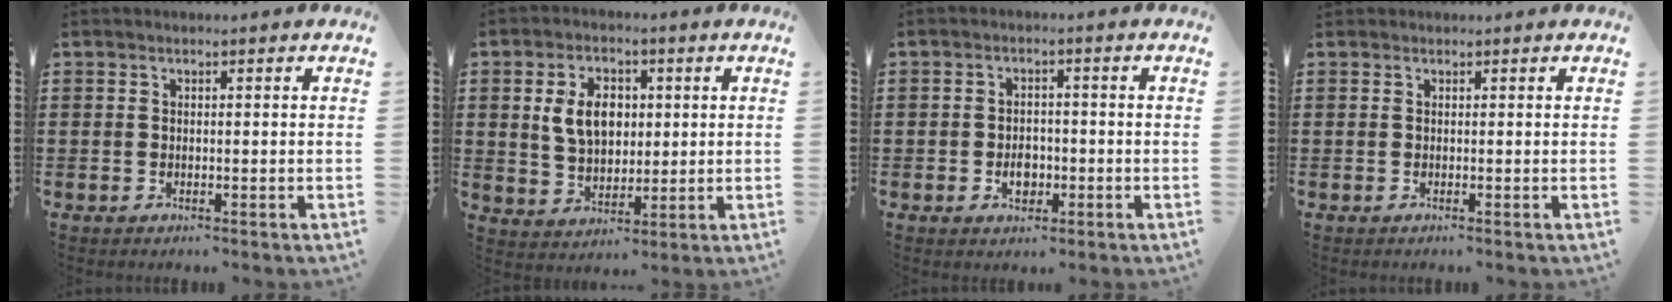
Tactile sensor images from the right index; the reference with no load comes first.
{"total": 6.9, "force": [1.4, 4.7, 4.9], "torque": [-0.114, 0.008, 0.017]}
{"total": 3.2, "force": [-1.0, 2.2, 2.0], "torque": [-0.025, -0.003, -0.023]}
{"total": 0.0}